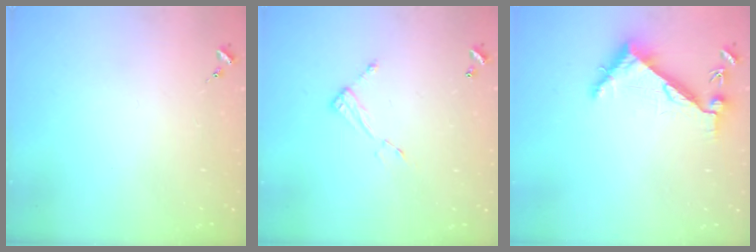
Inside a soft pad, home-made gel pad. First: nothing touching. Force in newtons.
{"total": 6.4, "press": 6.4, "slide": 0.3}
{"total": 6.4, "press": 6.4, "slide": 0.7}